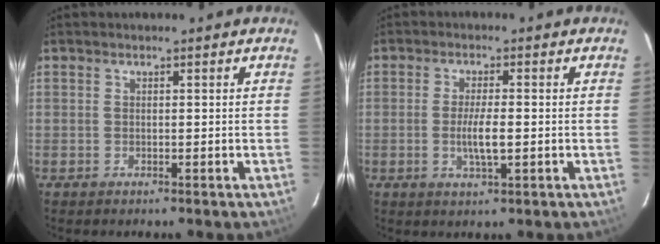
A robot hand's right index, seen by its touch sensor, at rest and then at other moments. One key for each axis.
{"total": 4.6, "fx": -0.8, "fy": 0.8, "fz": 4.5, "tx": -0.085, "ty": -0.005, "tz": -0.012}